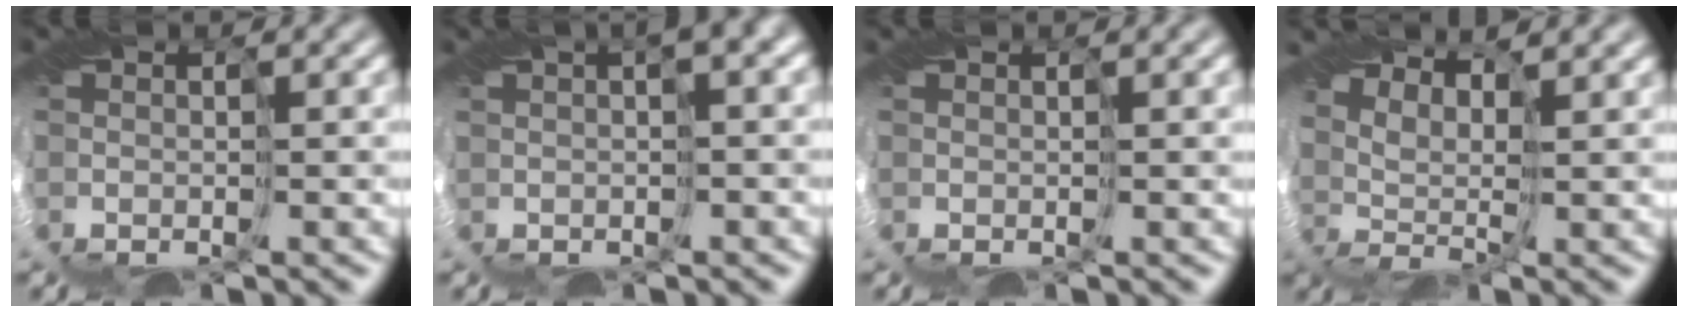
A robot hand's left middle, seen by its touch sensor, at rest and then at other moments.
{"total": 3.6, "force": [1.5, 0.5, 3.2], "torque": [-0.051, 0.020, 0.024]}
{"total": 0.9, "force": [0.6, -0.1, 0.7], "torque": [-0.008, 0.005, 0.012]}
{"total": 5.7, "force": [4.0, 2.3, 3.4], "torque": [-0.080, 0.010, 0.059]}